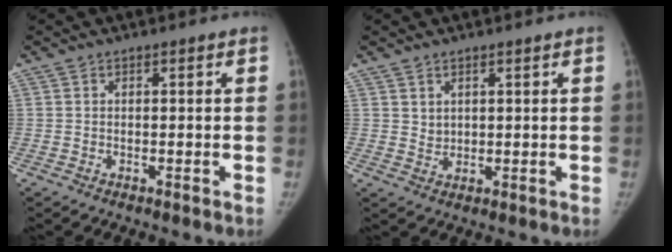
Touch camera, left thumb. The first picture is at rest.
{"total": 2.0, "force": [1.3, 1.5, 0.5], "torque": [0.009, -0.010, 0.024]}